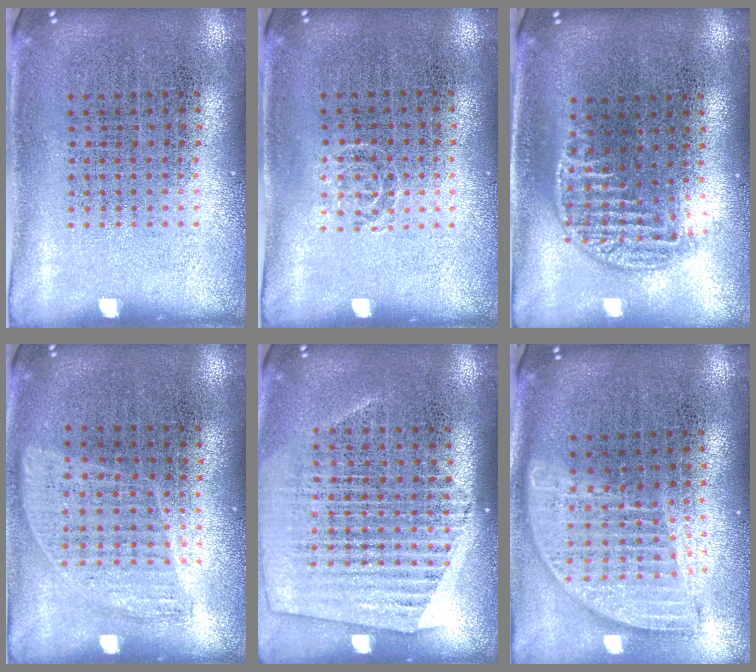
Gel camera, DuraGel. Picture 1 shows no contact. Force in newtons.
{"total": 0.5, "press": 0.4, "slide": 0.3}
{"total": 1.2, "press": 1.0, "slide": 0.6}
{"total": 0.9, "press": 0.8, "slide": 0.4}
{"total": 1.5, "press": 1.3, "slide": 0.6}
{"total": 1.8, "press": 1.5, "slide": 1.0}